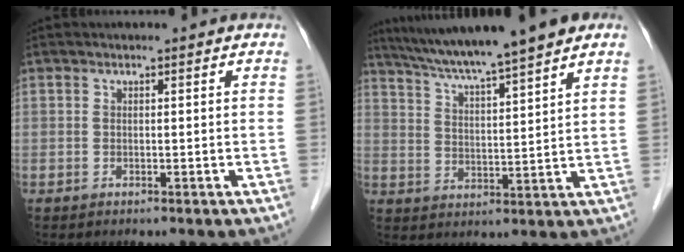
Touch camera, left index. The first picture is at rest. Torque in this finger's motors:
{"motor_torque": [0.96, -0.88, 0.70, 0.09]}